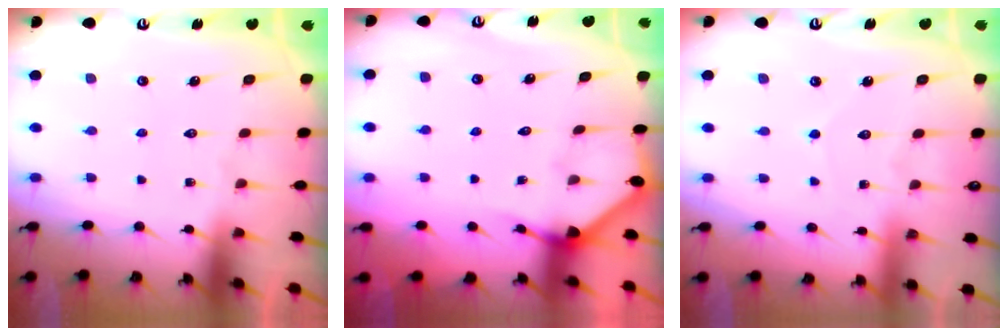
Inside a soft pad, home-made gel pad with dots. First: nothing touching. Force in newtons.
{"total": 2.3, "press": 2.3, "slide": 0.2}
{"total": 3.4, "press": 3.4, "slide": 0.3}